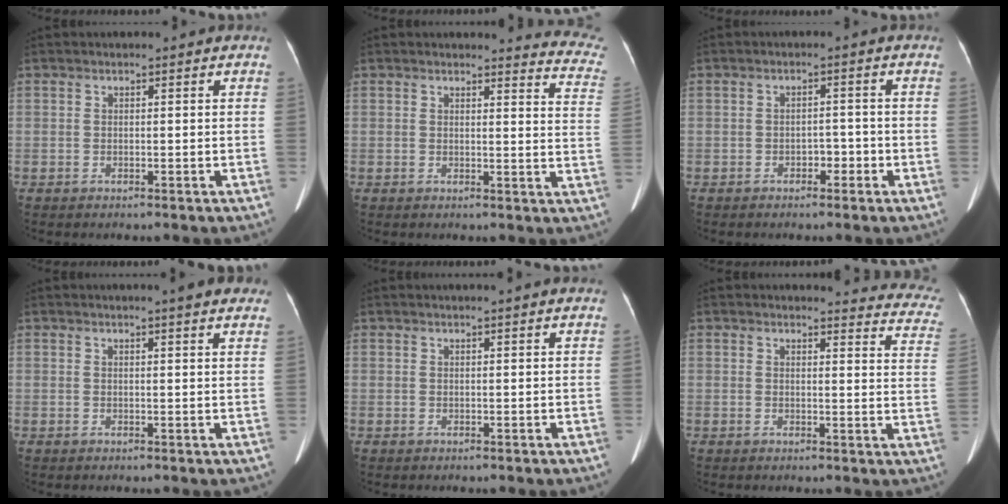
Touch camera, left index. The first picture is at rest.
{"total": 9.9, "force": [9.8, 0.8, 0.5], "torque": [0.026, -0.099, 0.064]}
{"total": 2.4, "force": [-1.5, 1.3, 1.4], "torque": [-0.013, 0.009, -0.025]}
{"total": 5.0, "force": [4.2, 0.1, 2.8], "torque": [-0.033, 0.005, 0.042]}
{"total": 2.2, "force": [2.0, -0.6, 0.9], "torque": [-0.016, 0.011, 0.030]}
{"total": 12.6, "force": [12.4, 1.9, 1.6], "torque": [0.025, -0.095, 0.088]}